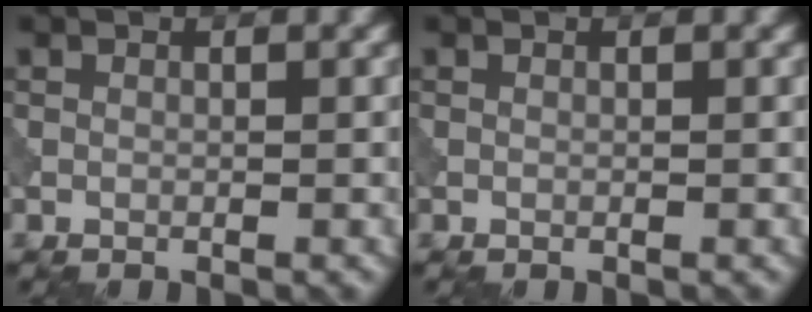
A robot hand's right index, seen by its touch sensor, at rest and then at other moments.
{"total": 0.0}